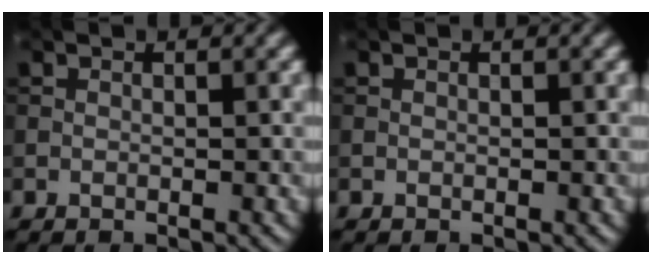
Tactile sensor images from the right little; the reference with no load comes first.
{"total": 0.0}